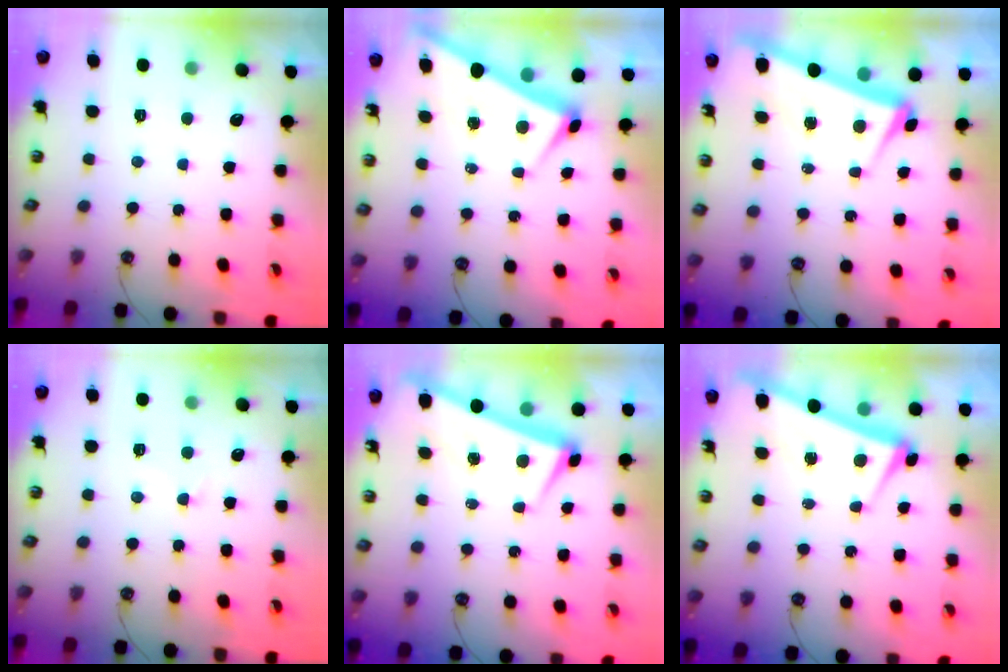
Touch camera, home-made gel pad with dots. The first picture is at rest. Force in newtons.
{"total": 2.8, "press": 2.7, "slide": 0.6}
{"total": 3.3, "press": 2.9, "slide": 1.6}
{"total": 0.9, "press": 0.5, "slide": 0.8}
{"total": 1.7, "press": 0.7, "slide": 1.6}
{"total": 4.0, "press": 3.9, "slide": 1.0}